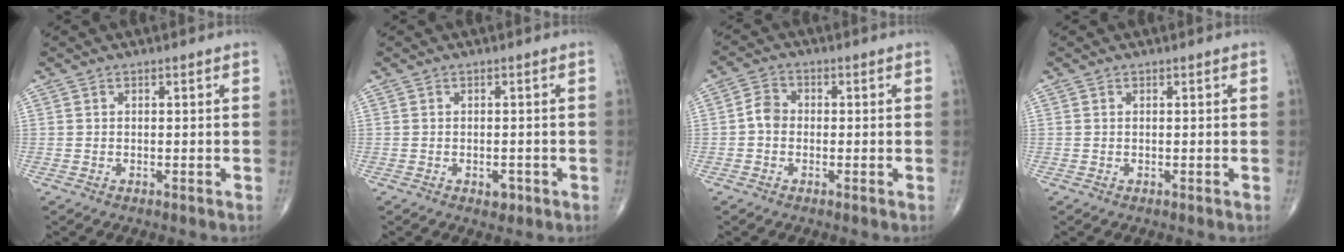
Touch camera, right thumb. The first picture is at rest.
{"total": 1.9, "force": [-0.8, 1.2, 1.2], "torque": [-0.010, 0.001, -0.009]}
{"total": 3.4, "force": [-0.5, 2.8, 1.9], "torque": [-0.027, 0.013, -0.018]}
{"total": 0.0}